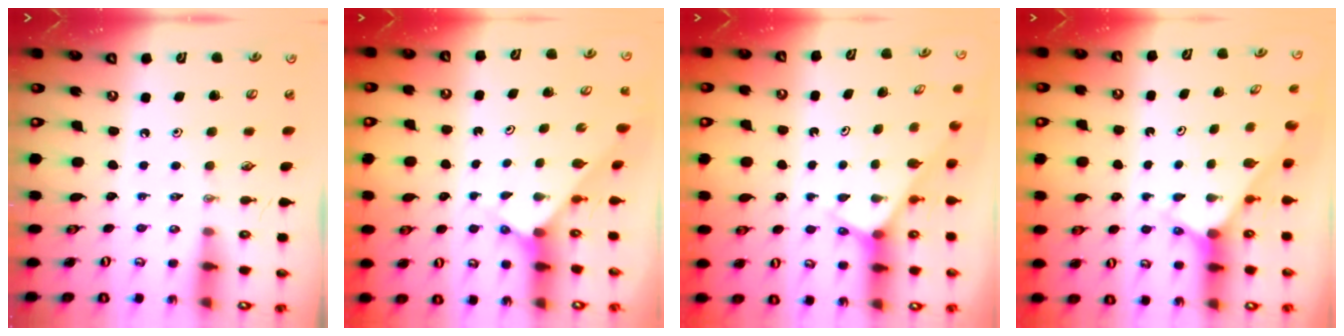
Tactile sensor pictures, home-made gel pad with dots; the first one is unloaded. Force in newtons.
{"total": 2.4, "press": 2.4, "slide": 0.2}
{"total": 2.4, "press": 2.4, "slide": 0.1}
{"total": 2.2, "press": 2.2, "slide": 0.1}